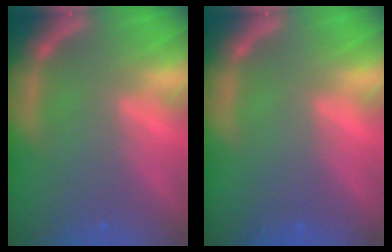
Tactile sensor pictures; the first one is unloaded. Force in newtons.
{"total": 0.0}